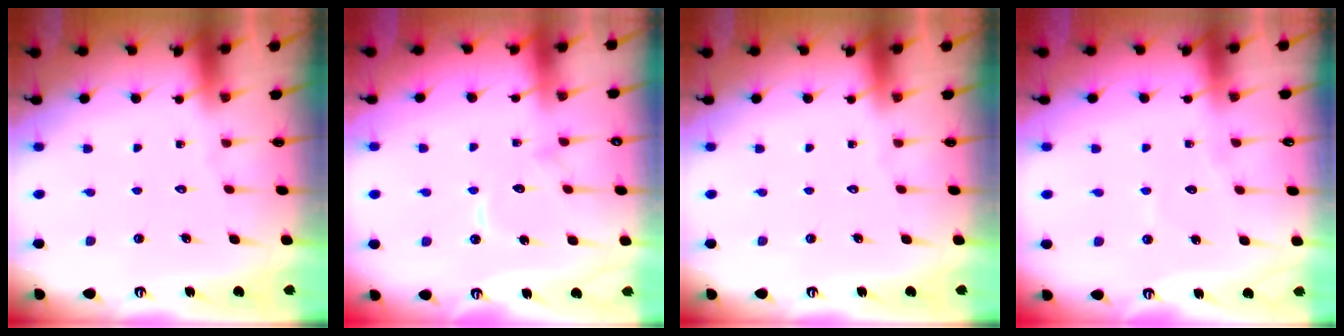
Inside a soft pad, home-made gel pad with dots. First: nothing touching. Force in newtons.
{"total": 9.4, "press": 9.4, "slide": 0.8}
{"total": 0.0}
{"total": 4.2, "press": 4.2, "slide": 0.2}